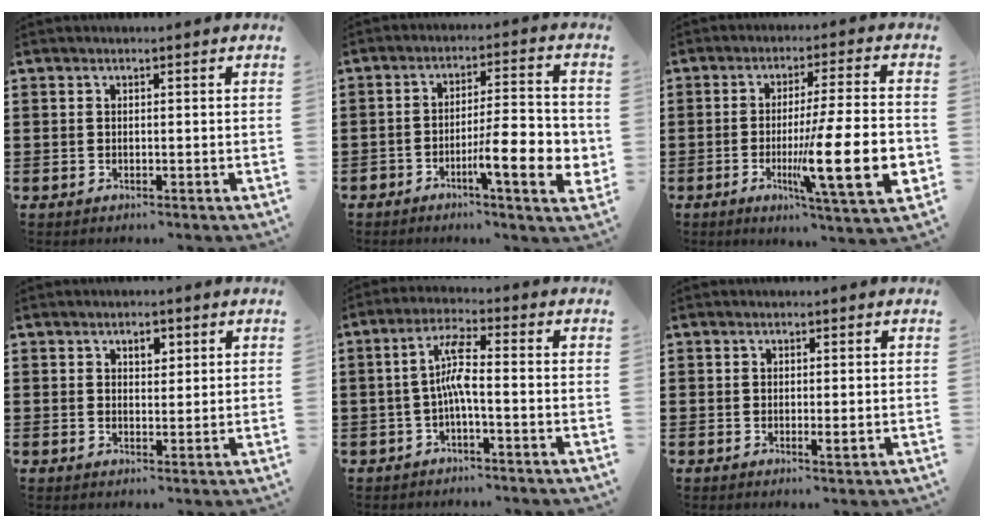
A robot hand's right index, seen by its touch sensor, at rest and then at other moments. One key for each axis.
{"total": 9.3, "fx": -3.4, "fy": 1.8, "fz": 8.4, "tx": -0.126, "ty": -0.008, "tz": -0.060}
{"total": 15.9, "fx": -3.5, "fy": 2.6, "fz": 15.3, "tx": -0.250, "ty": -0.017, "tz": -0.057}
{"total": 2.3, "fx": 1.4, "fy": 1.3, "fz": 1.3, "tx": -0.021, "ty": 0.004, "tz": 0.022}
{"total": 5.7, "fx": -1.0, "fy": 1.0, "fz": 5.5, "tx": -0.108, "ty": 0.006, "tz": -0.025}
{"total": 1.2, "fx": 0.0, "fy": 0.3, "fz": 1.2, "tx": -0.021, "ty": -0.002, "tz": 0.002}